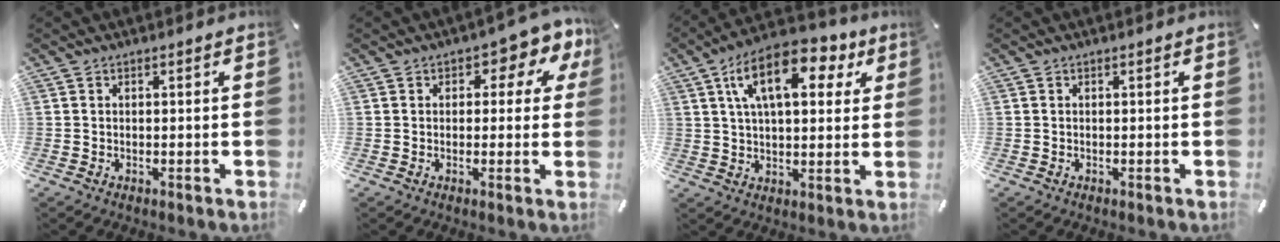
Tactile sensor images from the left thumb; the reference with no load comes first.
{"total": 5.2, "force": [1.8, 3.2, 3.7], "torque": [-0.039, -0.004, 0.023]}
{"total": 15.5, "force": [6.6, 7.9, 11.6], "torque": [-0.180, -0.008, 0.108]}
{"total": 0.0}